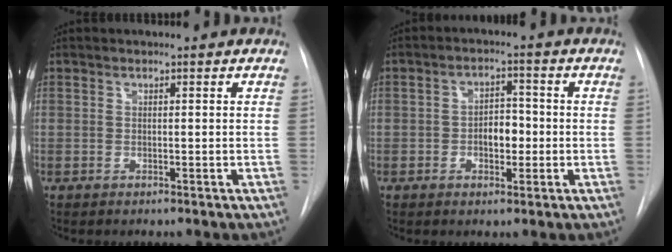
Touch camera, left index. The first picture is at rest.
{"total": 4.3, "force": [-1.6, 2.3, 3.2], "torque": [-0.047, 0.005, -0.024]}